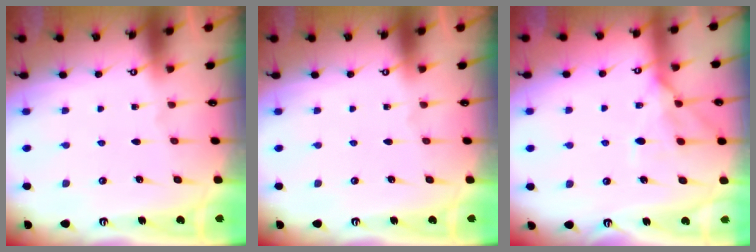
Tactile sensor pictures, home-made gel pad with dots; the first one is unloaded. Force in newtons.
{"total": 0.0}
{"total": 12.9, "press": 12.9, "slide": 1.0}